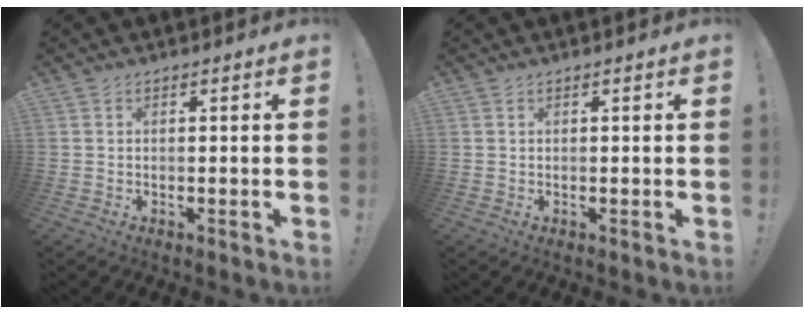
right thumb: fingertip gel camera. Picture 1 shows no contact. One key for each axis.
{"total": 0.0}